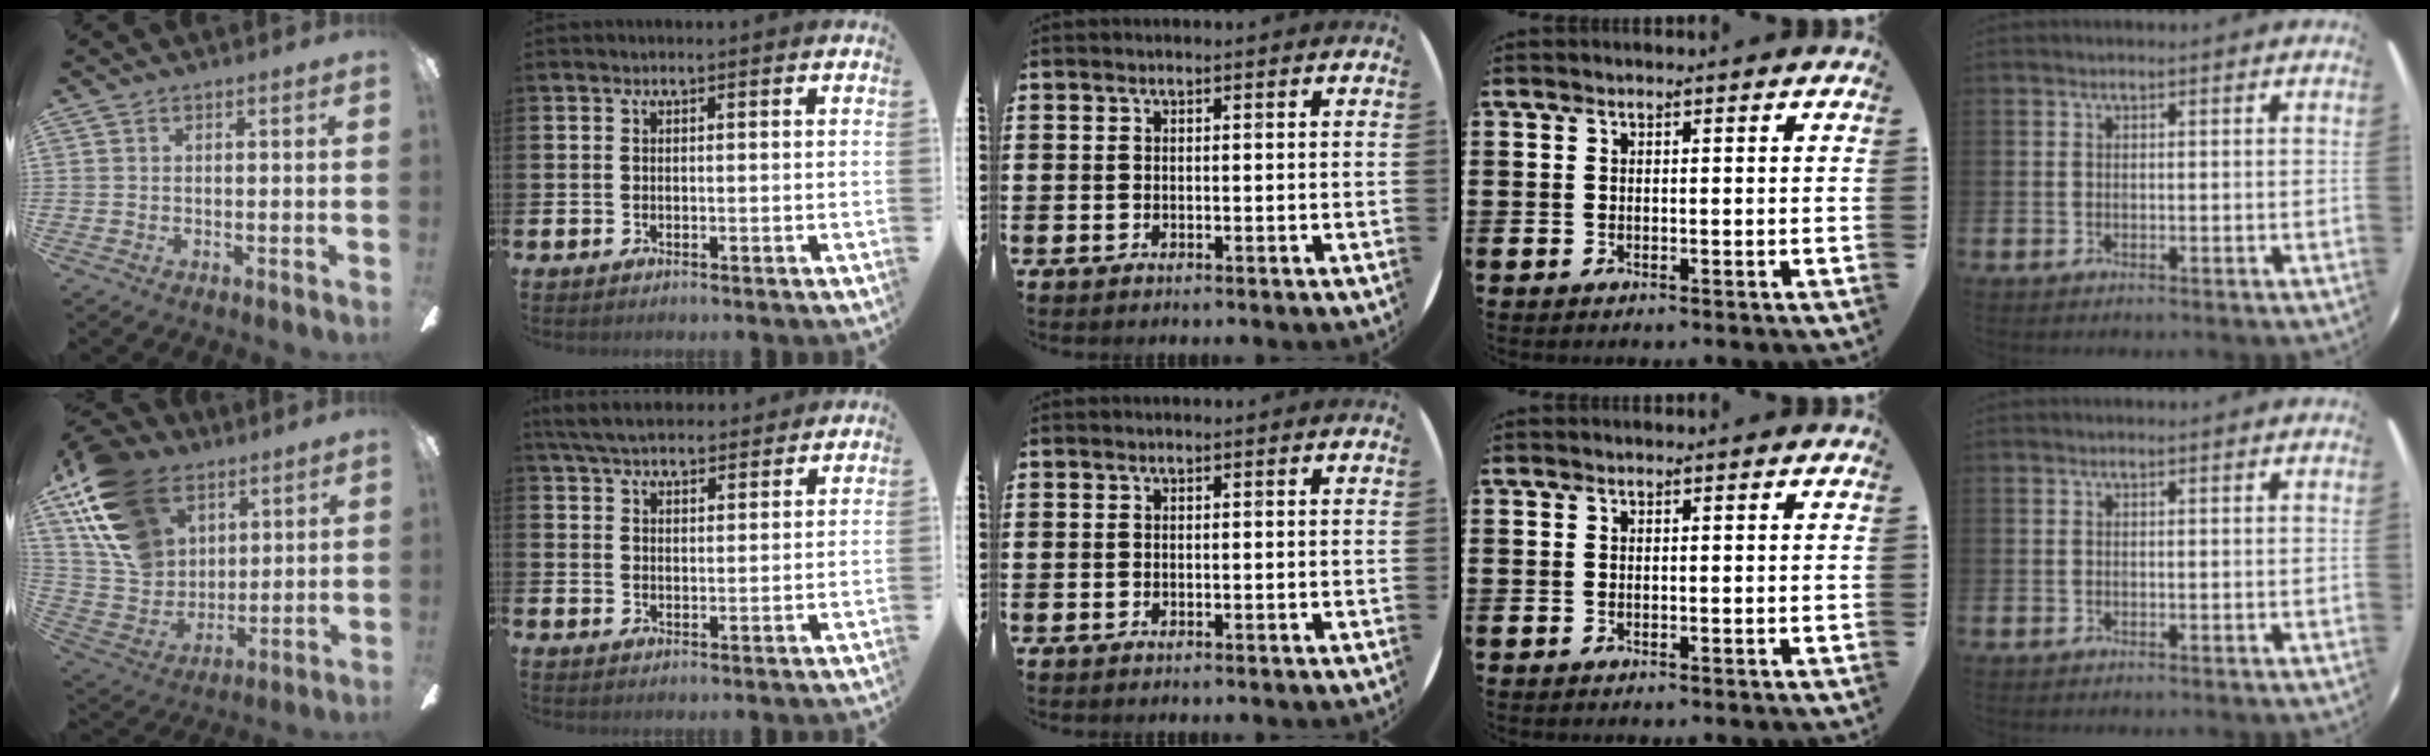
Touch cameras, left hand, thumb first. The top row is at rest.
{"thumb": {"total": 20.5, "force": [11.0, 13.8, 10.5], "torque": [-0.223, -0.038, 0.211]}, "index": {"total": 5.6, "force": [5.3, 1.2, 1.3], "torque": [-0.049, -0.019, 0.098]}}